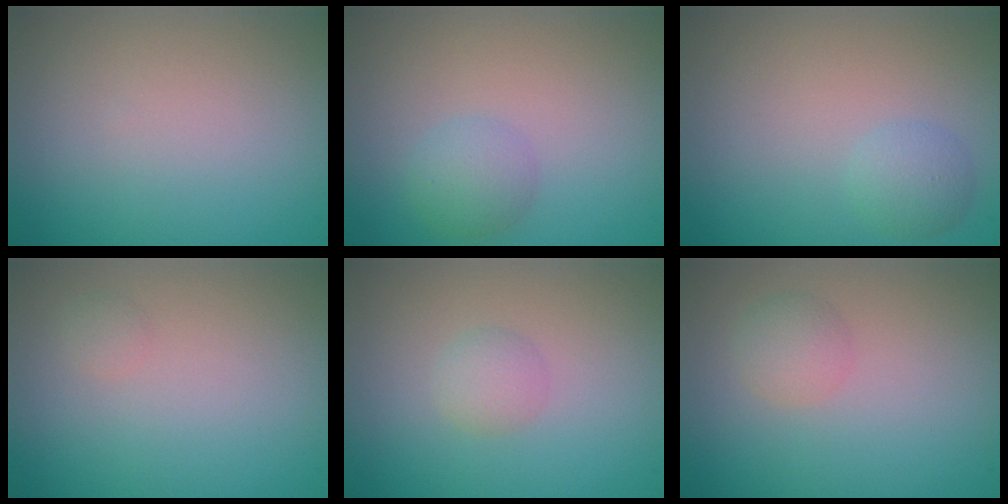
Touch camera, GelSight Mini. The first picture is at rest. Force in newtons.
{"total": 2.1, "press": 2.1, "slide": 0.1}
{"total": 1.9, "press": 1.9, "slide": 0.1}
{"total": 0.6, "press": 0.6, "slide": 0.0}
{"total": 1.5, "press": 1.5, "slide": 0.1}
{"total": 1.7, "press": 1.7, "slide": 0.1}